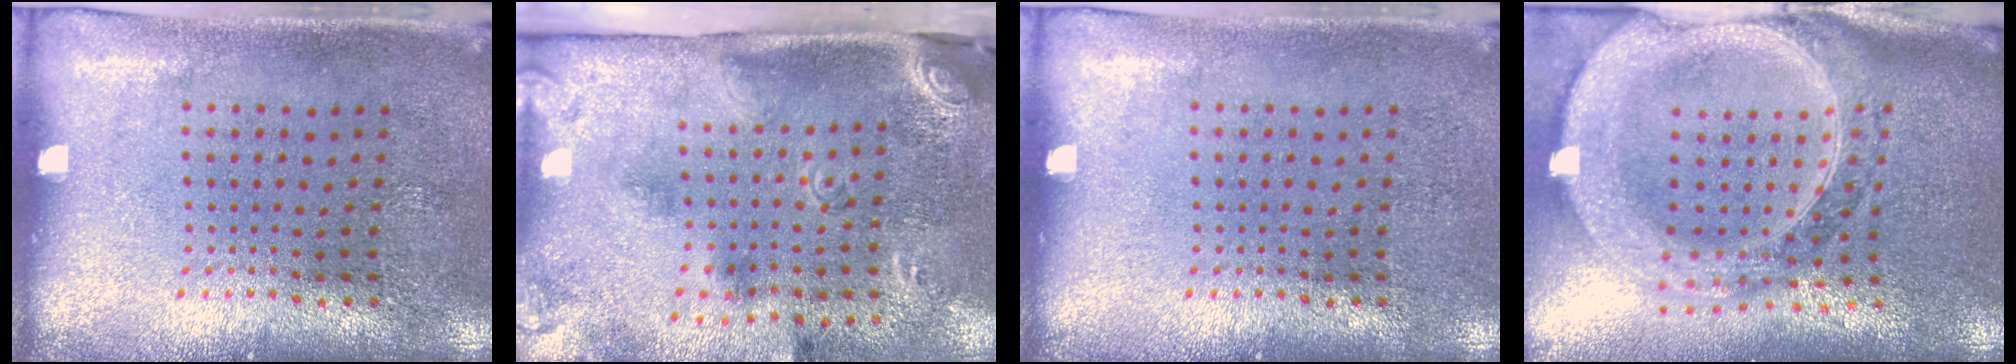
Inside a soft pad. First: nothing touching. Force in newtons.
{"total": 2.9, "press": 1.9, "slide": 2.2}
{"total": 0.0}
{"total": 3.3, "press": 2.7, "slide": 1.9}